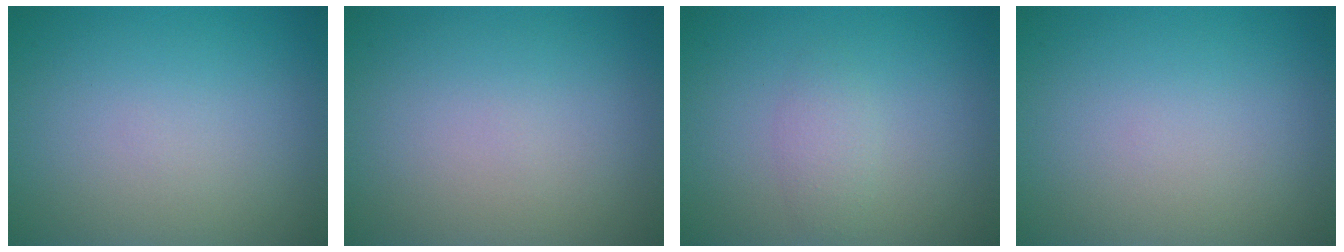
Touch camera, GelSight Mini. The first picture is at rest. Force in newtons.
{"total": 0.0}
{"total": 1.5, "press": 1.5, "slide": 0.0}
{"total": 0.0}